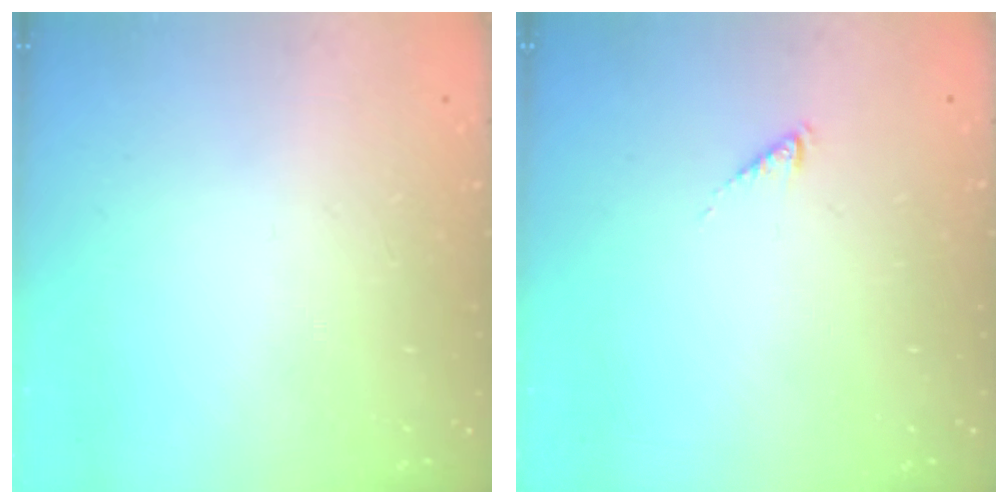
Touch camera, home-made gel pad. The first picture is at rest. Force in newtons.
{"total": 0.0}